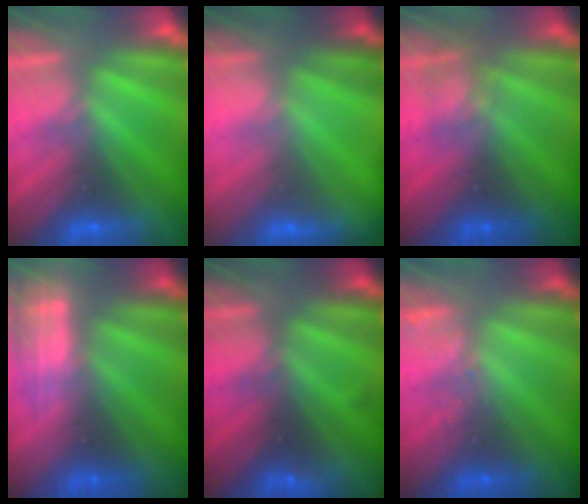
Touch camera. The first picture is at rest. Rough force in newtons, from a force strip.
{"total": 3.9}
{"total": 2.5}
{"total": 2.4}
{"total": 1.2}
{"total": 1.5}